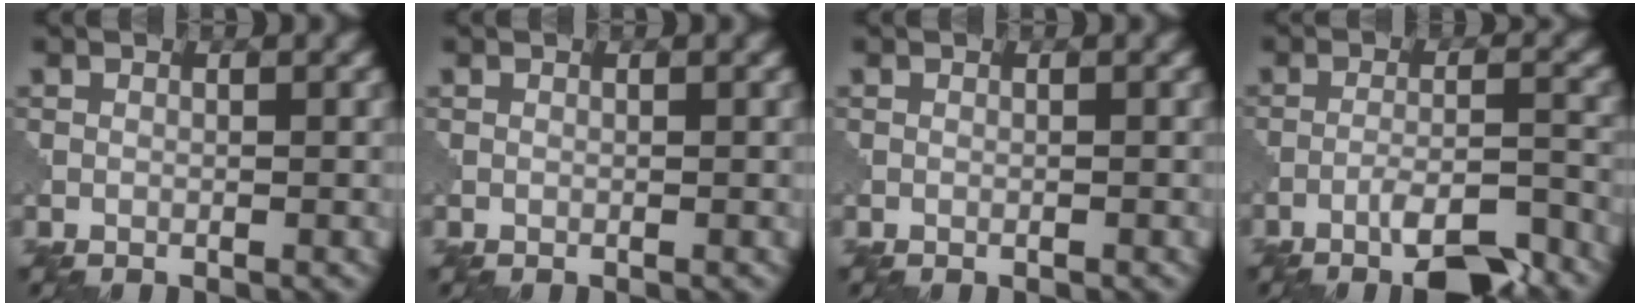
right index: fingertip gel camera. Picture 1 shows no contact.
{"total": 0.0}
{"total": 0.0}
{"total": 6.1, "force": [-4.2, 1.0, 4.4], "torque": [-0.069, 0.003, -0.070]}